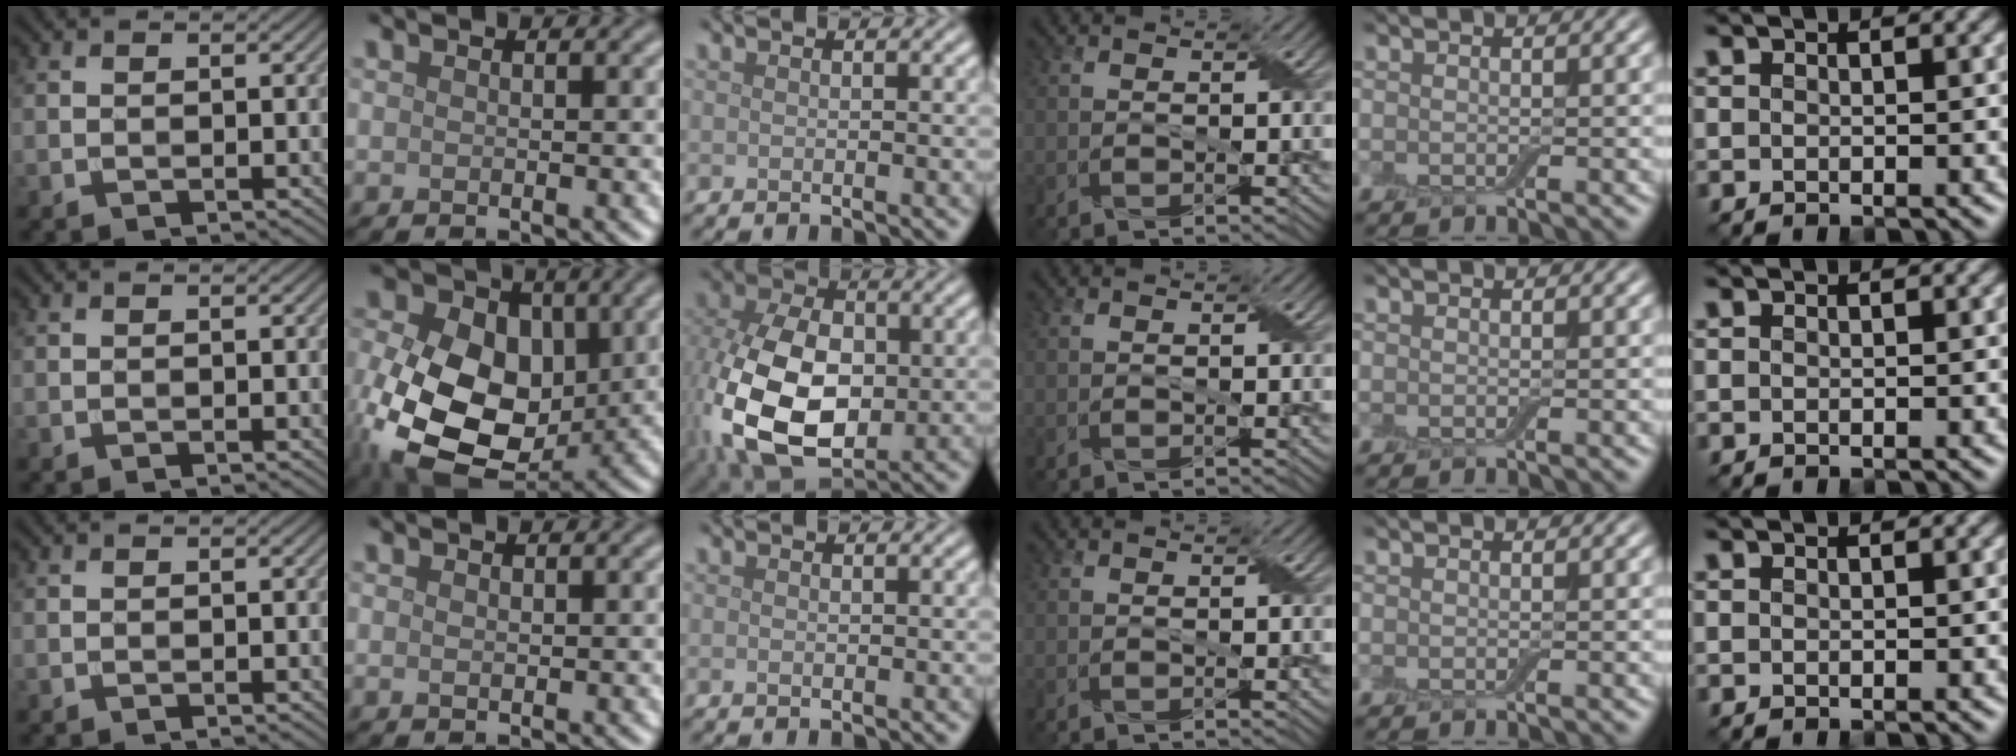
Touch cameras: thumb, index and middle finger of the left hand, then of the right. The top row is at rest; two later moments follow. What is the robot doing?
{"motion": "fold", "object": "aluminum foil"}